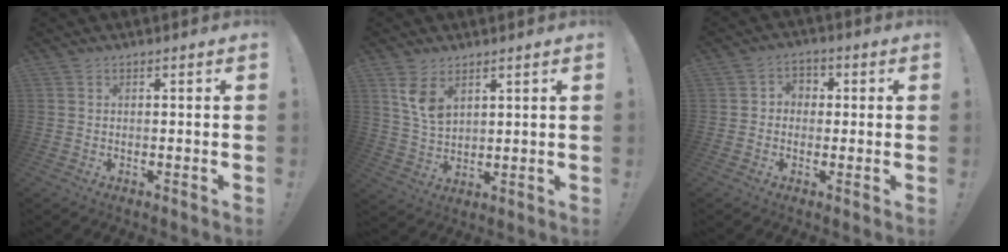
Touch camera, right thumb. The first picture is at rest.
{"total": 7.7, "force": [4.5, 4.2, 4.5], "torque": [-0.072, -0.023, 0.084]}
{"total": 4.0, "force": [-0.2, 3.7, 1.4], "torque": [-0.019, 0.007, -0.003]}